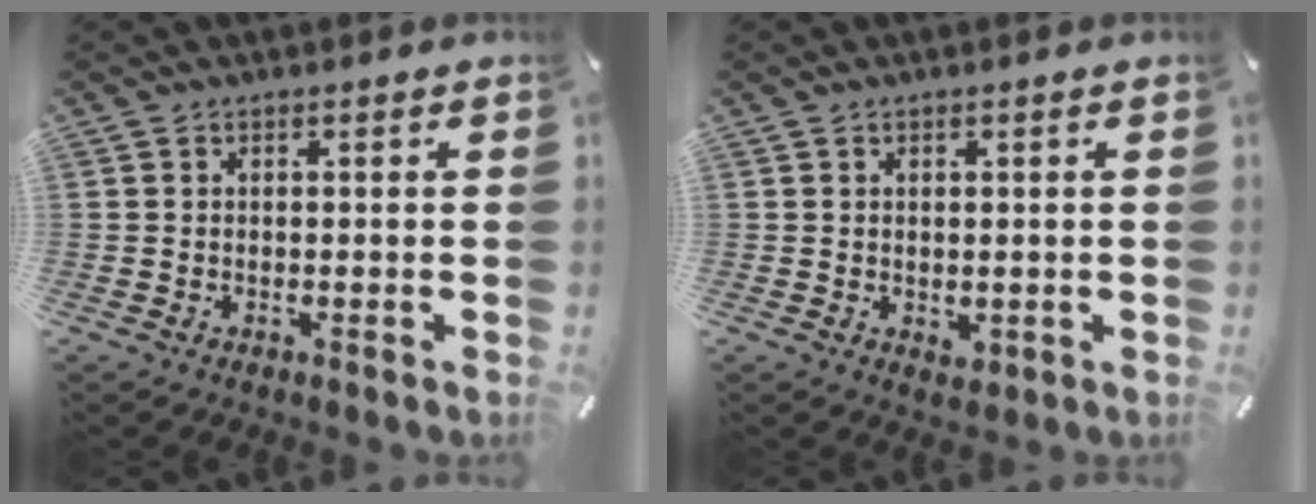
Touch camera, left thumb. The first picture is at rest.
{"total": 1.2, "force": [-0.2, 1.0, 0.6], "torque": [-0.011, 0.001, -0.002]}